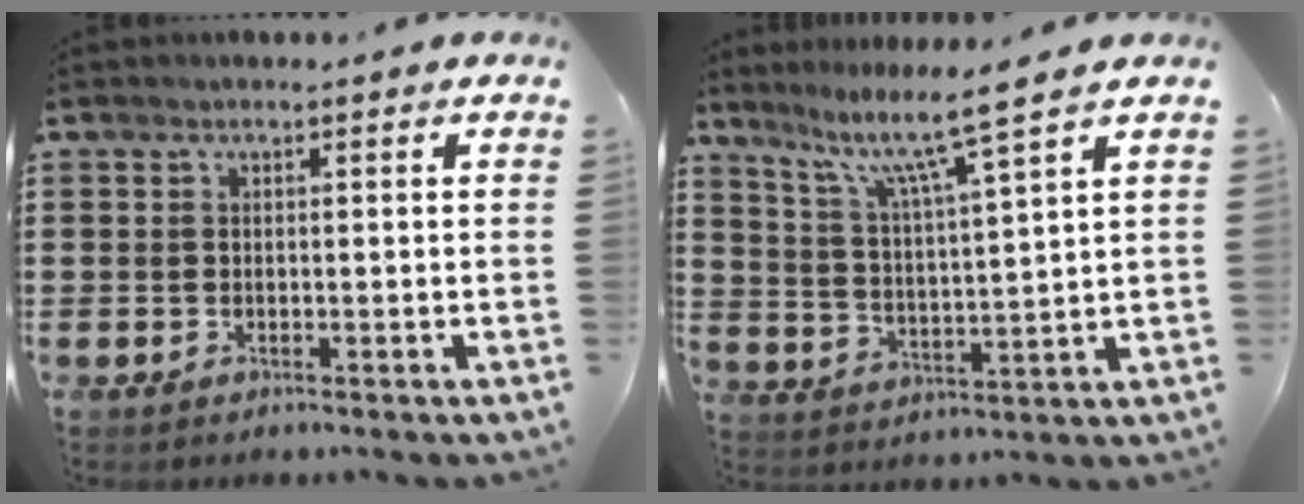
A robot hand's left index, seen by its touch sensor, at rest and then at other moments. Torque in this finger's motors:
{"motor_torque": [0.32, -0.17, 0.42, 0.12]}